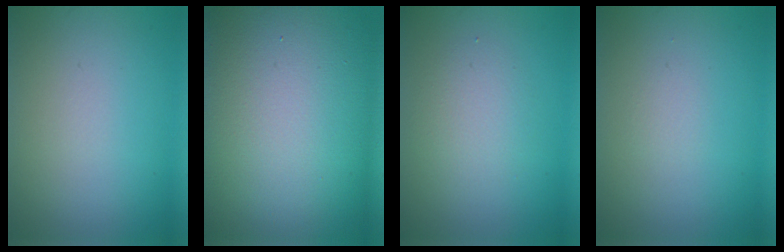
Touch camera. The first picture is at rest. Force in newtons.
{"total": 22.5, "press": 22.5, "slide": 1.0}
{"total": 2.4, "press": 2.4, "slide": 0.2}
{"total": 0.6, "press": 0.6, "slide": 0.0}